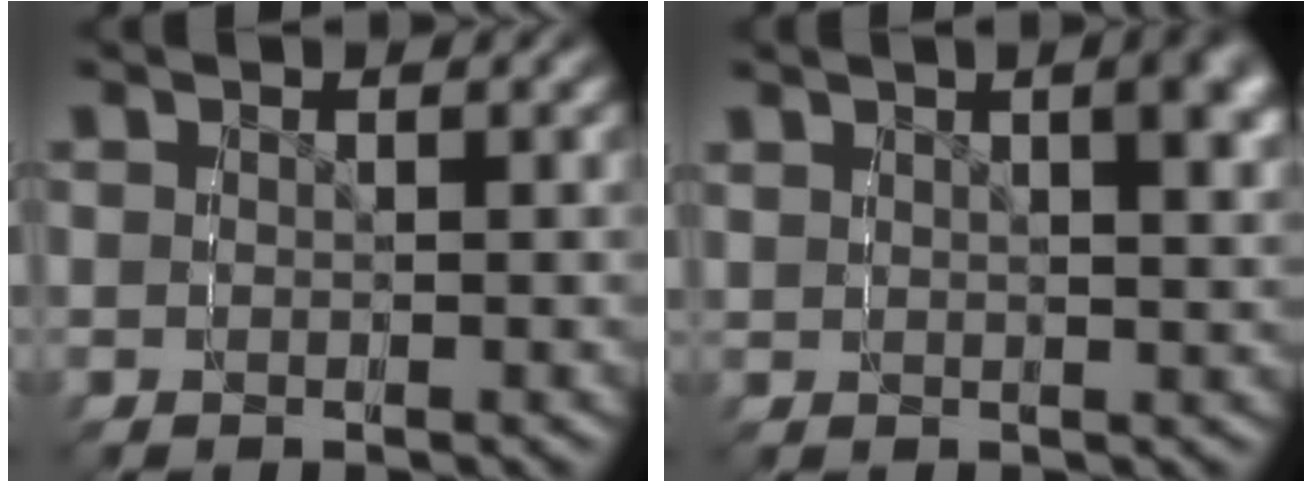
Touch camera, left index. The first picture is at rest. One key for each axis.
{"total": 1.4, "fx": 0.9, "fy": -1.0, "fz": 0.1, "tx": 0.003, "ty": 0.020, "tz": 0.012}